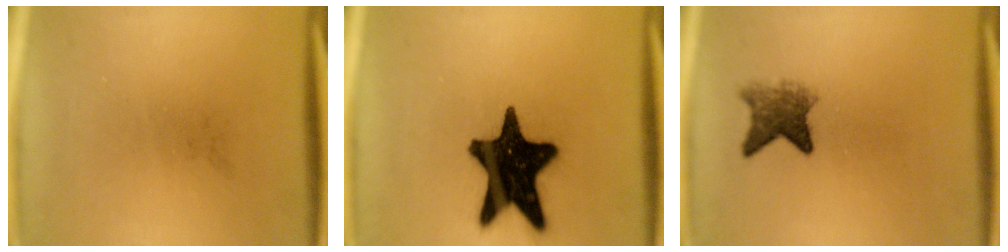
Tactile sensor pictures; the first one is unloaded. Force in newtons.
{"total": 19.1}
{"total": 4.4}